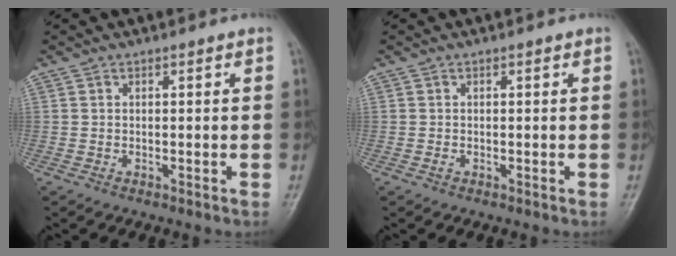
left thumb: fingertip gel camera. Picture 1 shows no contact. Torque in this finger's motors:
{"motor_torque": [-0.22, -0.45, 0.22, 0.10, 0.00]}